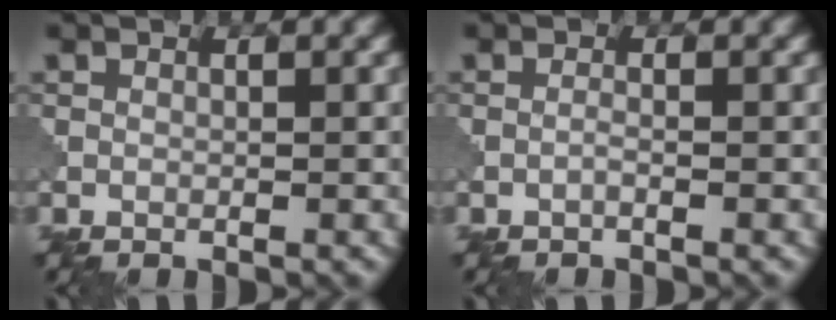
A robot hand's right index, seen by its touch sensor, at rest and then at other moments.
{"total": 0.6, "force": [-0.3, 0.1, 0.5], "torque": [-0.006, 0.002, -0.008]}